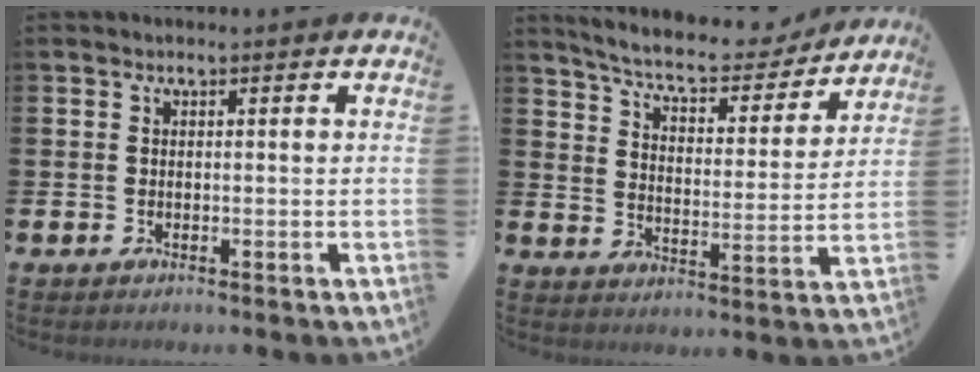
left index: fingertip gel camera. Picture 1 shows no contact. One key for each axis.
{"total": 7.3, "fx": 6.8, "fy": 1.4, "fz": 2.3, "tx": -0.074, "ty": -0.046, "tz": 0.113}